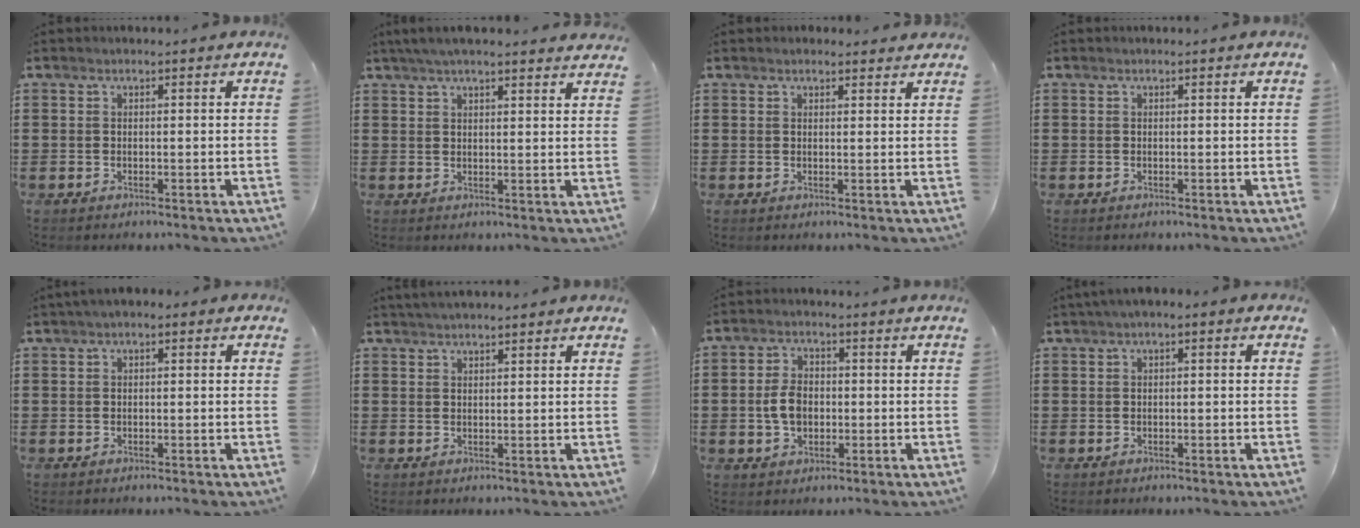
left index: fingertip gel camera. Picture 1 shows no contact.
{"total": 3.9, "force": [3.4, 0.3, 1.7], "torque": [-0.043, 0.001, 0.063]}
{"total": 1.5, "force": [1.4, 0.5, 0.2], "torque": [-0.007, 0.004, 0.026]}
{"total": 0.0}
{"total": 1.1, "force": [-0.2, 0.7, 0.8], "torque": [-0.016, 0.004, -0.006]}
{"total": 1.7, "force": [1.6, 0.3, 0.6], "torque": [-0.014, 0.003, 0.031]}
{"total": 5.0, "force": [-0.5, 3.3, 3.7], "torque": [-0.095, 0.002, -0.016]}
{"total": 1.3, "force": [-0.6, 0.5, 1.0], "torque": [-0.018, 0.001, -0.012]}